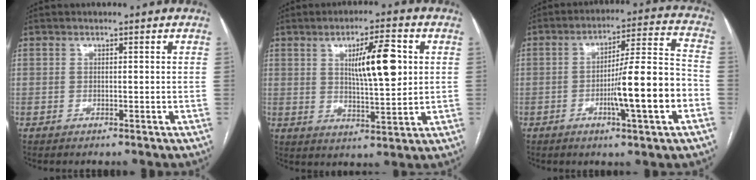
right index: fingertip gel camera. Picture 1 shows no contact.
{"total": 9.8, "force": [2.5, 1.9, 9.2], "torque": [-0.149, 0.004, 0.045]}
{"total": 13.4, "force": [-4.0, 0.4, 12.7], "torque": [-0.199, 0.006, -0.063]}